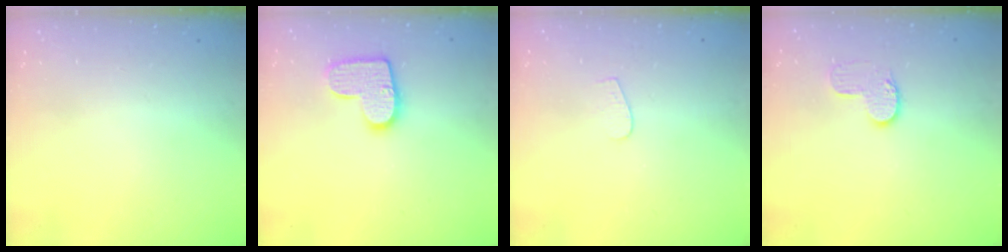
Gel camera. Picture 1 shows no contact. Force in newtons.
{"total": 12.5, "press": 12.5, "slide": 0.7}
{"total": 3.4, "press": 3.4, "slide": 0.3}
{"total": 7.4, "press": 7.4, "slide": 0.2}